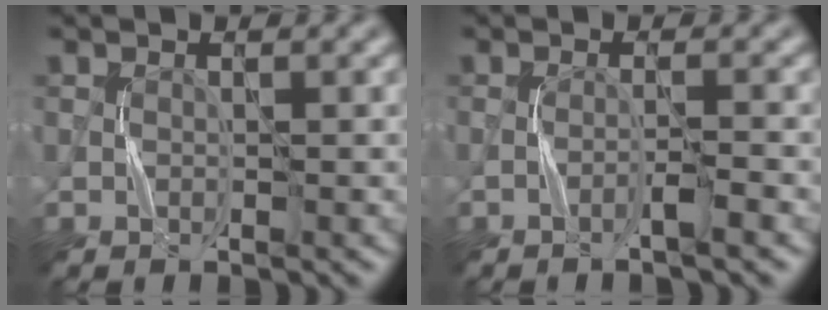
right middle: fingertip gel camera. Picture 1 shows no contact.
{"total": 1.6, "force": [-1.0, 0.0, 1.3], "torque": [-0.014, 0.008, -0.026]}